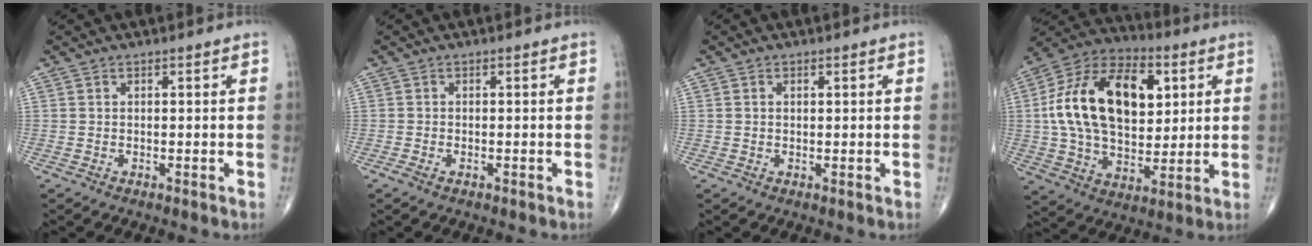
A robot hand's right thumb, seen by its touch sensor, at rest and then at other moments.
{"total": 1.3, "force": [-0.9, 0.5, 0.8], "torque": [-0.024, 0.002, -0.016]}
{"total": 0.7, "force": [0.0, 0.6, 0.3], "torque": [-0.002, 0.000, -0.002]}
{"total": 23.8, "force": [4.7, 14.3, 18.4], "torque": [-0.307, 0.003, 0.075]}